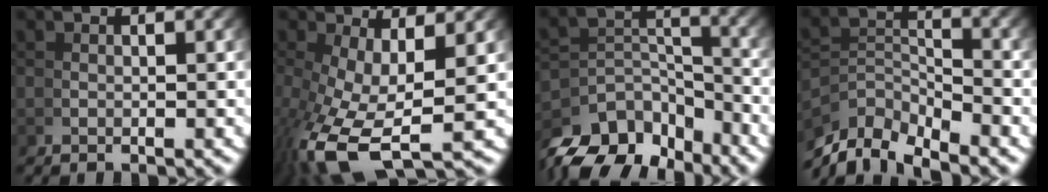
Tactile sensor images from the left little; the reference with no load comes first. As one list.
[{"total": 7.1, "force": [-2.4, 3.1, 5.9], "torque": [-0.152, -0.055, -0.007]}, {"total": 8.3, "force": [-5.1, 4.8, 4.5], "torque": [-0.083, -0.041, -0.069]}, {"total": 7.6, "force": [-4.7, 4.3, 4.2], "torque": [-0.077, -0.049, -0.060]}]